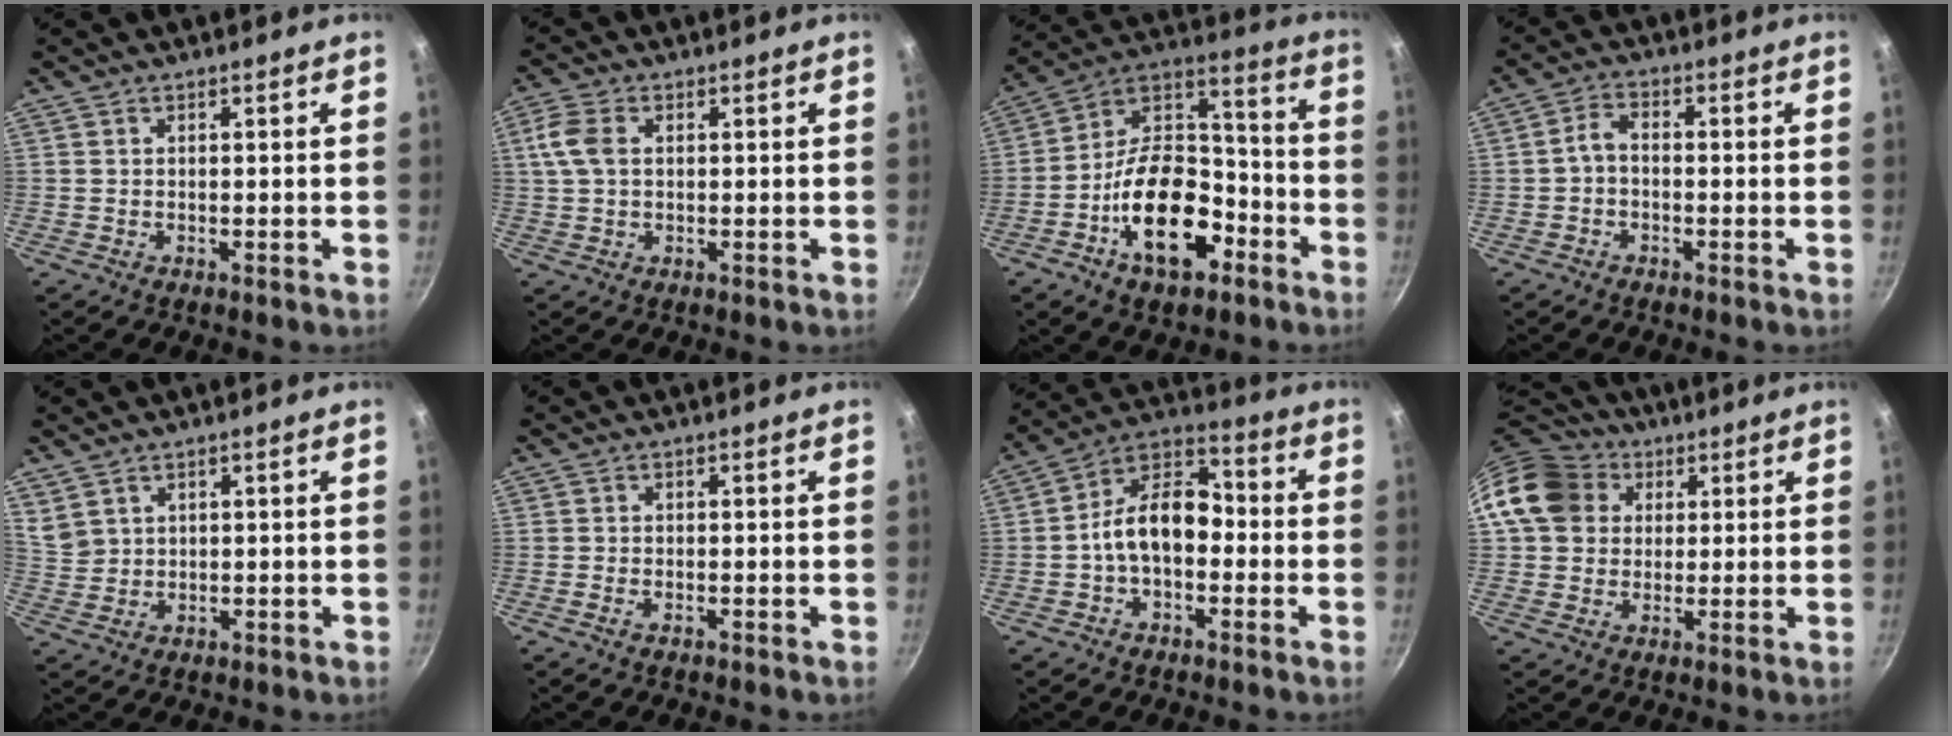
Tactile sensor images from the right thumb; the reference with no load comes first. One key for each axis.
{"total": 5.5, "fx": 1.1, "fy": 3.6, "fz": 4.0, "tx": -0.087, "ty": 0.009, "tz": 0.017}
{"total": 19.7, "fx": -8.4, "fy": 11.2, "fz": 13.9, "tx": -0.197, "ty": 0.072, "tz": -0.148}
{"total": 3.3, "fx": -1.0, "fy": 2.1, "fz": 2.3, "tx": -0.047, "ty": 0.023, "tz": -0.028}
{"total": 3.5, "fx": 2.3, "fy": 2.4, "fz": 1.1, "tx": -0.010, "ty": -0.004, "tz": 0.054}
{"total": 1.2, "fx": -0.6, "fy": 0.6, "fz": 0.8, "tx": -0.021, "ty": 0.003, "tz": -0.016}
{"total": 12.4, "fx": -1.7, "fy": 8.1, "fz": 9.3, "tx": -0.120, "ty": 0.051, "tz": -0.051}
{"total": 12.8, "fx": 3.6, "fy": 10.7, "fz": 6.1, "tx": -0.095, "ty": 0.017, "tz": 0.053}